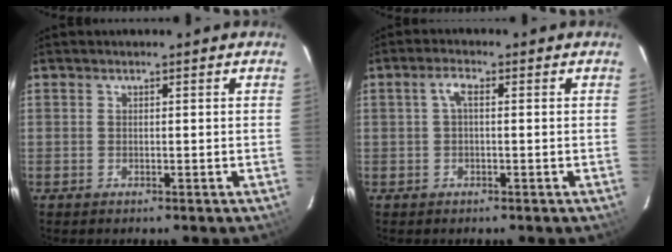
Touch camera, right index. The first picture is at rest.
{"total": 2.2, "force": [0.1, 0.8, 2.1], "torque": [-0.043, 0.009, 0.003]}